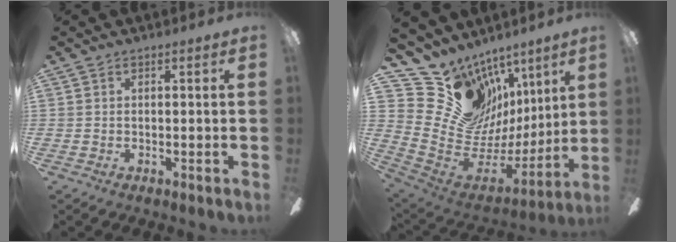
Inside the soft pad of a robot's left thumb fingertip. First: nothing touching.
{"total": 17.9, "force": [10.3, 13.5, 5.7], "torque": [-0.107, -0.092, 0.215]}